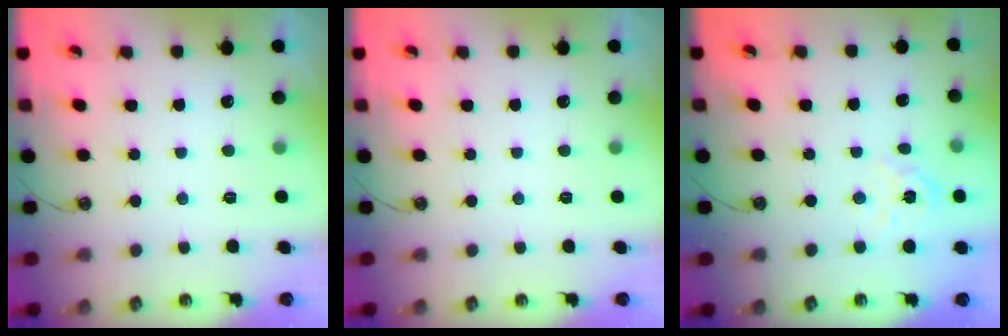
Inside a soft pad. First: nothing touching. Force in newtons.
{"total": 0.0}
{"total": 3.4, "press": 3.4, "slide": 0.3}